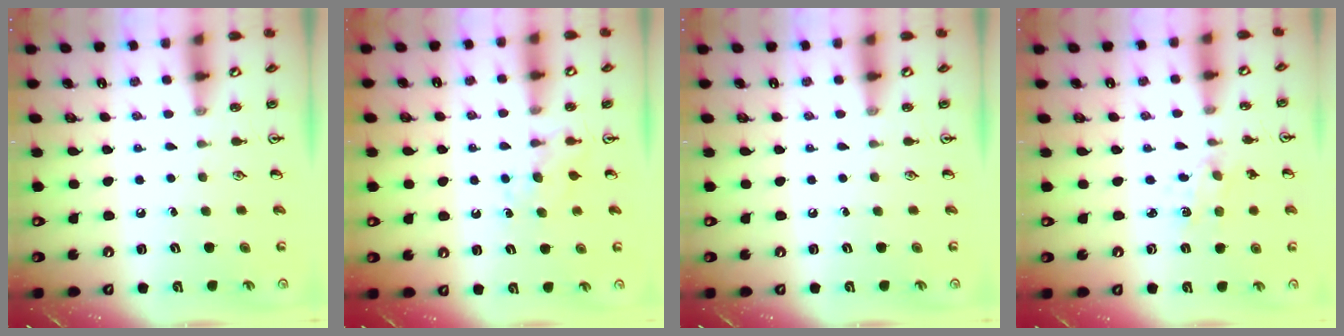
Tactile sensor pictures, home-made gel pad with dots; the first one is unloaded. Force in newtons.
{"total": 4.6, "press": 4.5, "slide": 0.6}
{"total": 0.0}
{"total": 1.8, "press": 1.7, "slide": 0.5}